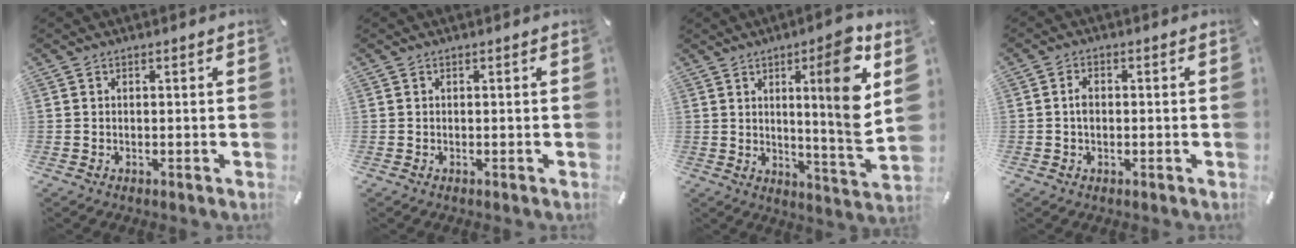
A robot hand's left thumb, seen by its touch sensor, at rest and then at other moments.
{"total": 0.0}
{"total": 16.0, "force": [5.7, 1.6, 14.8], "torque": [-0.211, -0.038, 0.074]}
{"total": 2.6, "force": [-0.1, 1.7, 2.0], "torque": [-0.039, 0.004, -0.002]}